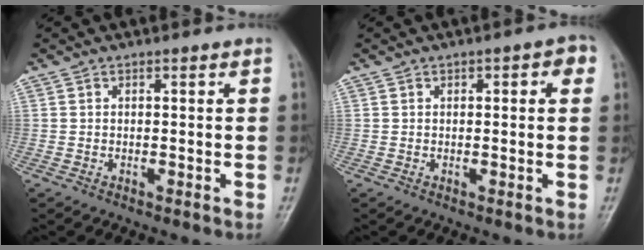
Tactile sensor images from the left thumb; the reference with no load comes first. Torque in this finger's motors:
{"motor_torque": [-0.22, -0.17, -0.45, -0.21, 0.00]}